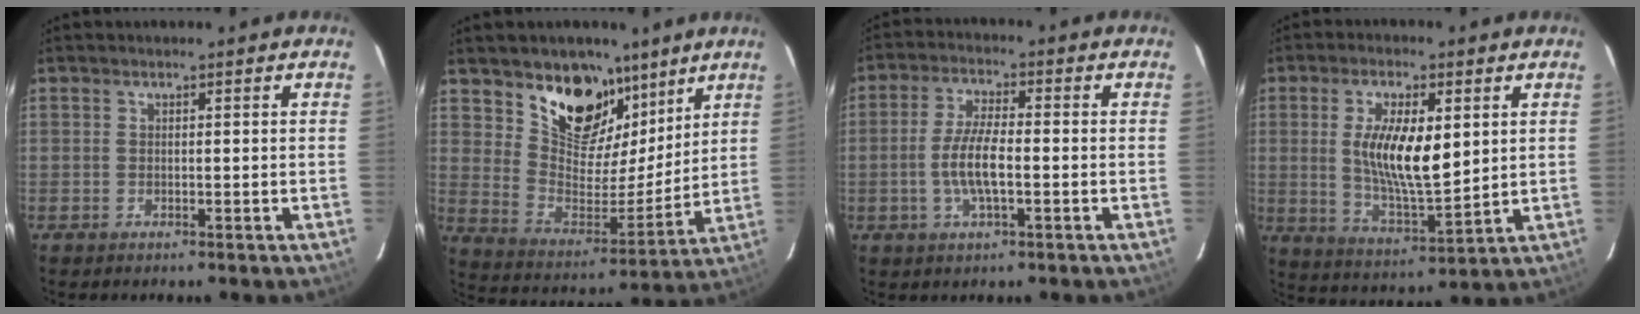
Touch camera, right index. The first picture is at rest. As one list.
[{"total": 16.4, "force": [10.9, 9.7, 7.5], "torque": [-0.140, -0.010, 0.198]}, {"total": 7.1, "force": [-1.4, 1.9, 6.7], "torque": [-0.135, 0.003, -0.029]}, {"total": 12.8, "force": [2.4, 4.6, 11.7], "torque": [-0.218, -0.006, 0.050]}]